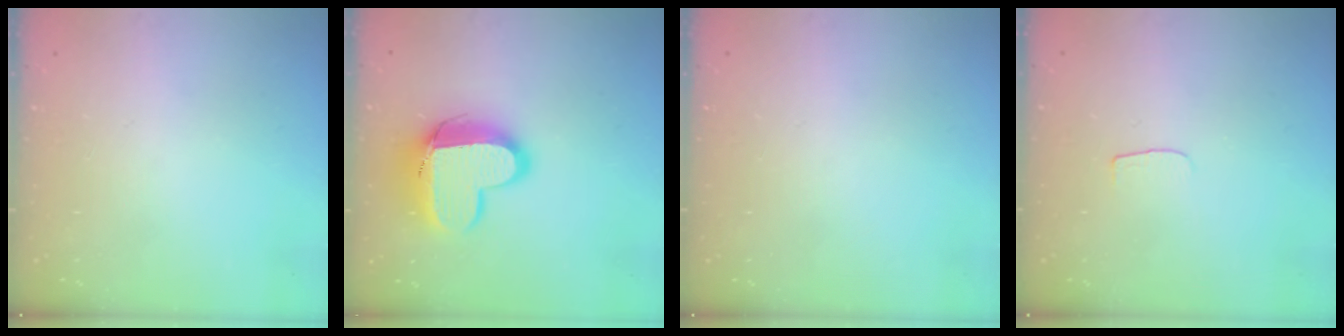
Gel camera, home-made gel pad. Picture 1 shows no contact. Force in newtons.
{"total": 14.3, "press": 14.3, "slide": 1.2}
{"total": 0.0}
{"total": 3.0, "press": 3.0, "slide": 0.3}